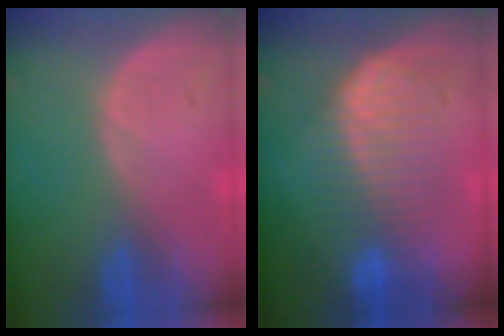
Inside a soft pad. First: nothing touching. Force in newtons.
{"total": 7.8, "press": 7.8, "slide": 0.1}